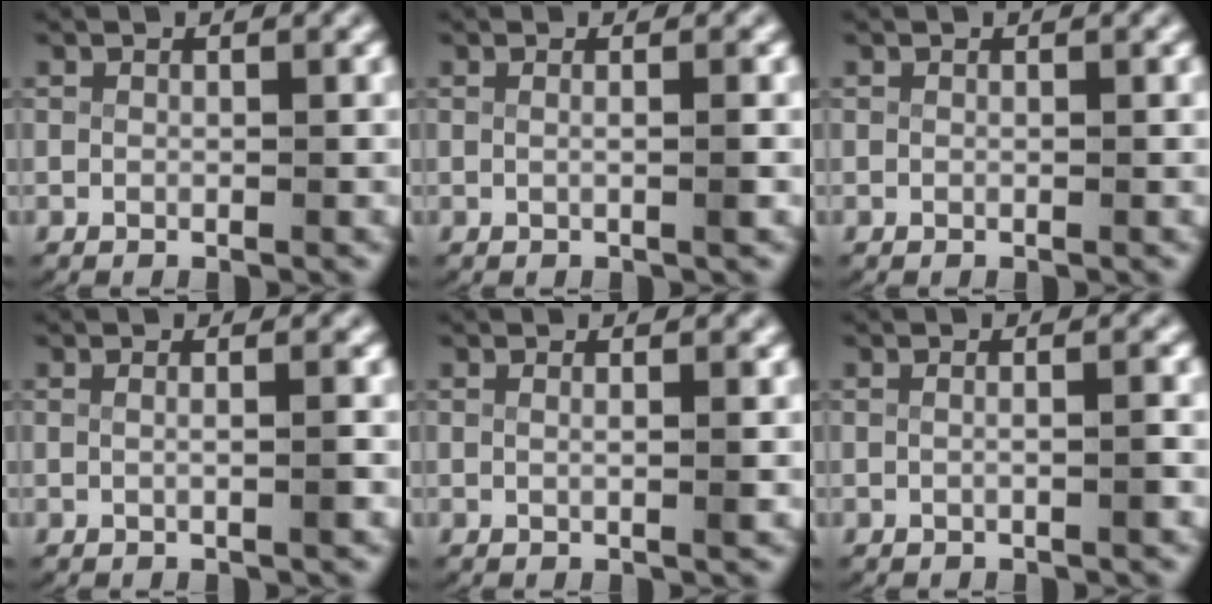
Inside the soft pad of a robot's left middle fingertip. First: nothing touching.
{"total": 1.3, "force": [-0.1, -0.3, 1.3], "torque": [-0.021, -0.001, -0.003]}
{"total": 0.0}
{"total": 1.4, "force": [-0.1, -0.2, 1.3], "torque": [-0.022, -0.001, -0.003]}
{"total": 1.3, "force": [0.2, -0.3, 1.2], "torque": [-0.020, -0.004, 0.004]}
{"total": 1.2, "force": [-0.4, -0.3, 1.1], "torque": [-0.020, -0.002, -0.006]}